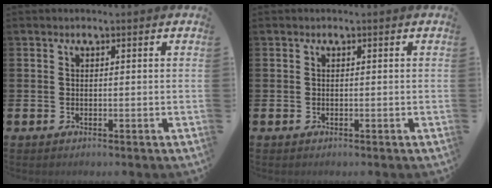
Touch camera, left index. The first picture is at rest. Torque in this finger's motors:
{"motor_torque": [0.00, 0.00, 0.00, 0.00]}